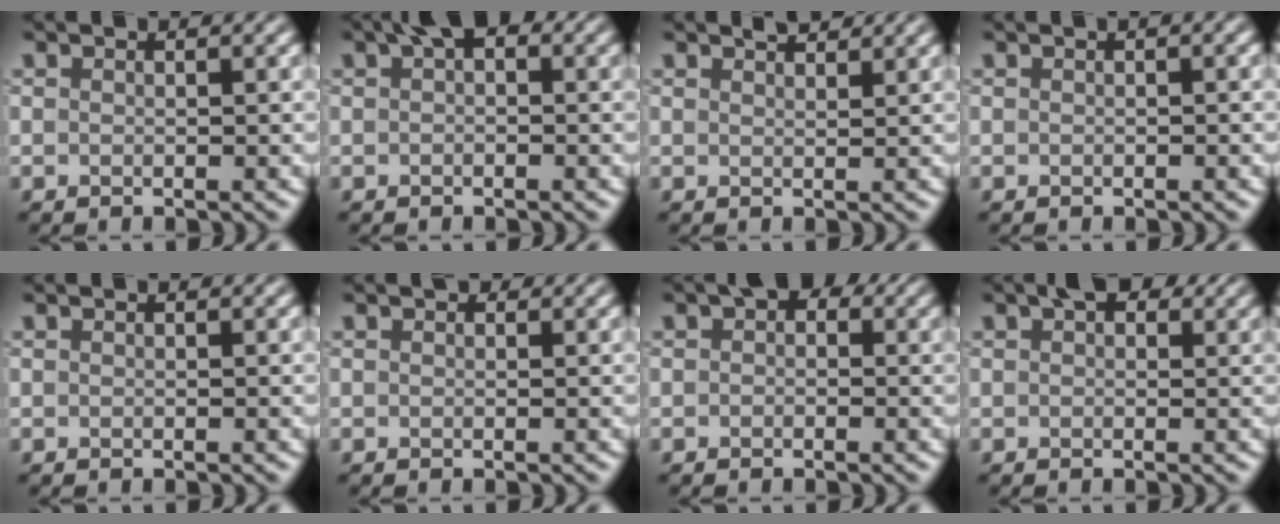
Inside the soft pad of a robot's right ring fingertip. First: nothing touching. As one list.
[{"total": 2.2, "force": [0.9, 1.1, 1.7], "torque": [-0.018, 0.009, 0.009]}, {"total": 1.6, "force": [1.4, 0.3, 0.6], "torque": [-0.007, 0.000, 0.023]}, {"total": 0.6, "force": [0.1, 0.1, 0.6], "torque": [-0.007, 0.003, 0.003]}, {"total": 0.0}, {"total": 0.5, "force": [0.3, 0.4, 0.2], "torque": [0.002, -0.002, 0.002]}, {"total": 1.9, "force": [0.6, 1.3, 1.2], "torque": [-0.010, 0.005, -0.001]}, {"total": 2.3, "force": [1.3, 1.3, 1.5], "torque": [-0.013, 0.004, 0.015]}]